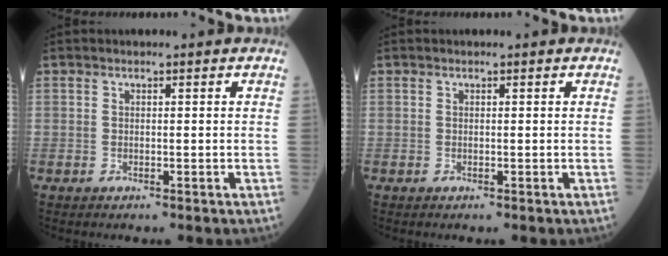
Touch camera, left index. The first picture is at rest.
{"total": 0.0}